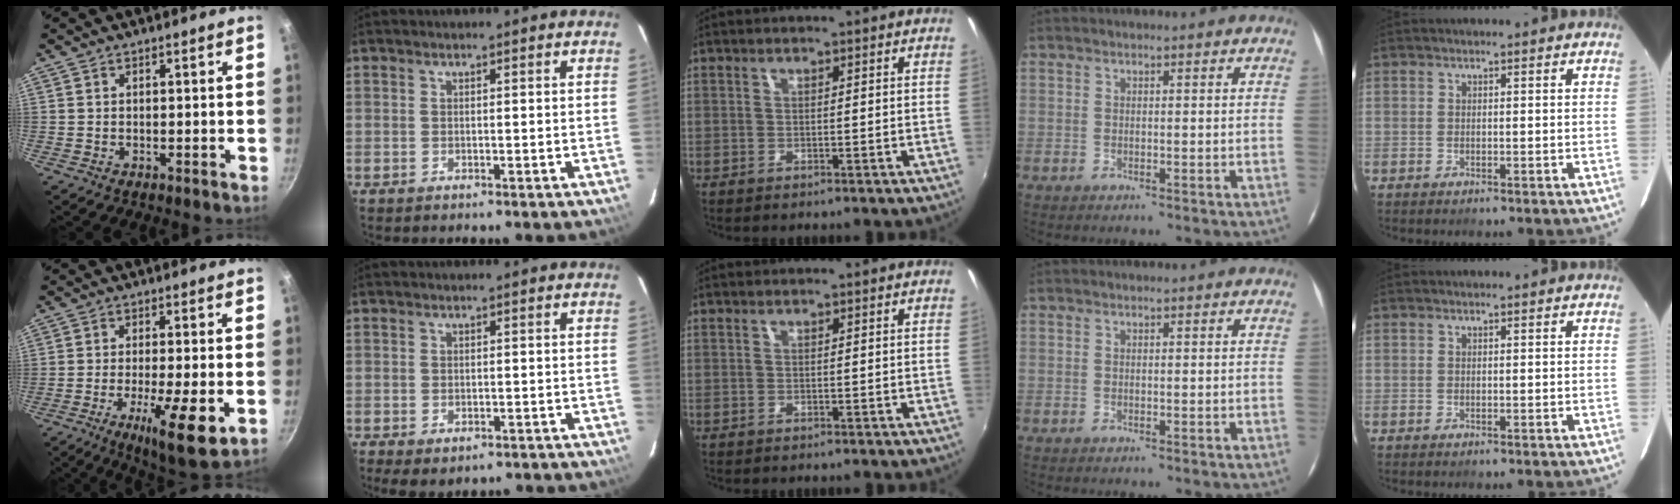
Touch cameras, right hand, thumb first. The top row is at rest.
{"thumb": {"total": 11.6, "force": [-3.8, 2.4, 10.7], "torque": [-0.178, -0.002, -0.058]}, "index": {"total": 5.9, "force": [-4.1, 2.9, 3.0], "torque": [-0.057, -0.016, -0.050]}}